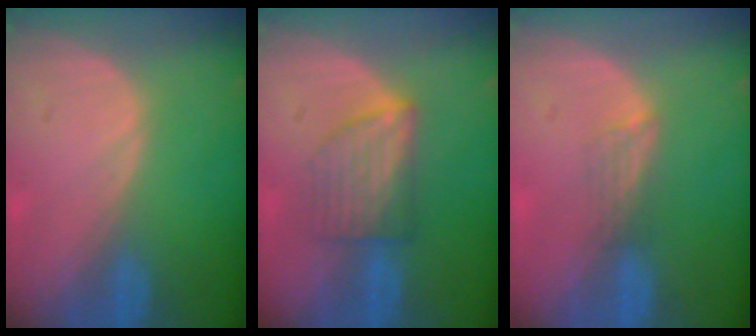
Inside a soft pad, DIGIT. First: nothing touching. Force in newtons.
{"total": 5.9, "press": 5.6, "slide": 1.8}
{"total": 2.0, "press": 1.6, "slide": 1.3}